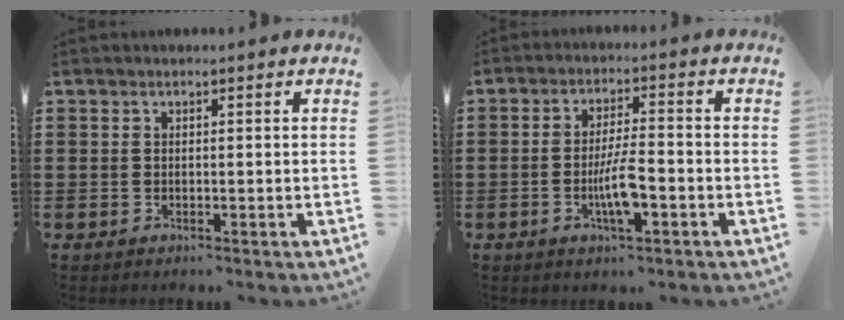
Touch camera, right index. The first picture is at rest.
{"total": 6.0, "force": [-2.1, 1.4, 5.5], "torque": [-0.111, -0.004, -0.041]}